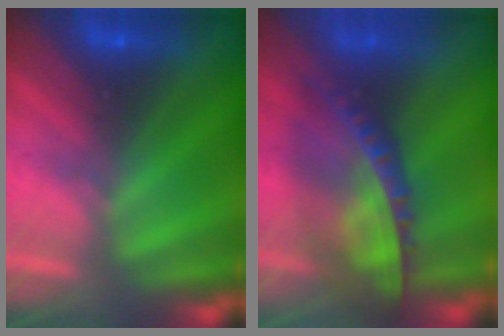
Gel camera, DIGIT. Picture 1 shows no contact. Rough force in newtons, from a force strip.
{"total": 11.8}